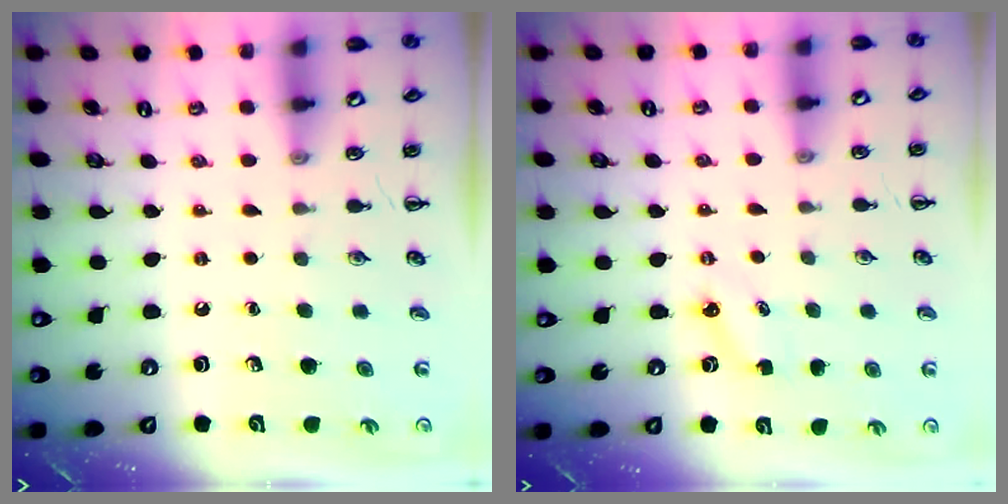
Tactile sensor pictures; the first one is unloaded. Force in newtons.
{"total": 2.9, "press": 2.7, "slide": 0.8}